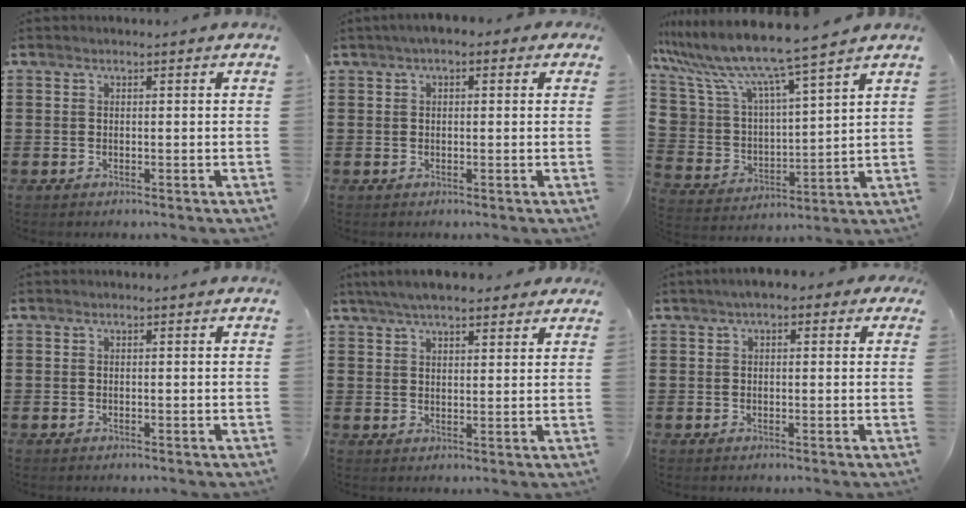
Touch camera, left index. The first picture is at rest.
{"total": 1.8, "force": [0.0, 1.0, 1.5], "torque": [-0.030, 0.007, -0.002]}
{"total": 8.7, "force": [7.6, 1.0, 4.1], "torque": [-0.114, -0.047, 0.127]}
{"total": 0.0}
{"total": 5.6, "force": [4.7, 1.5, 2.6], "torque": [-0.063, 0.002, 0.088]}
{"total": 2.2, "force": [0.6, 1.2, 1.7], "torque": [-0.037, 0.010, 0.009]}